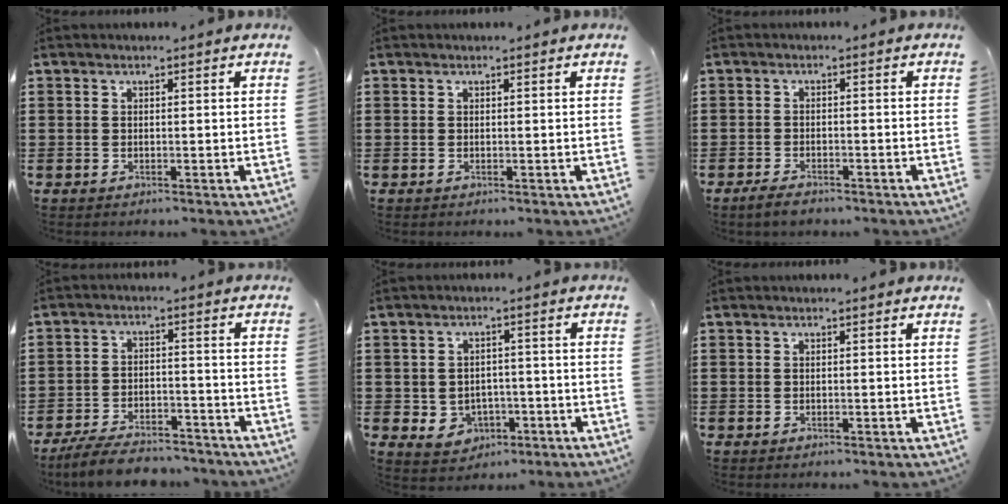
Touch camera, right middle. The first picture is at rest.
{"total": 0.0}
{"total": 2.0, "force": [-1.6, 0.5, 1.1], "torque": [-0.028, -0.002, -0.033]}
{"total": 6.5, "force": [-6.0, 1.1, 2.1], "torque": [-0.042, 0.006, -0.115]}
{"total": 2.9, "force": [-1.2, 2.5, 1.0], "torque": [-0.030, 0.002, -0.027]}
{"total": 0.0}